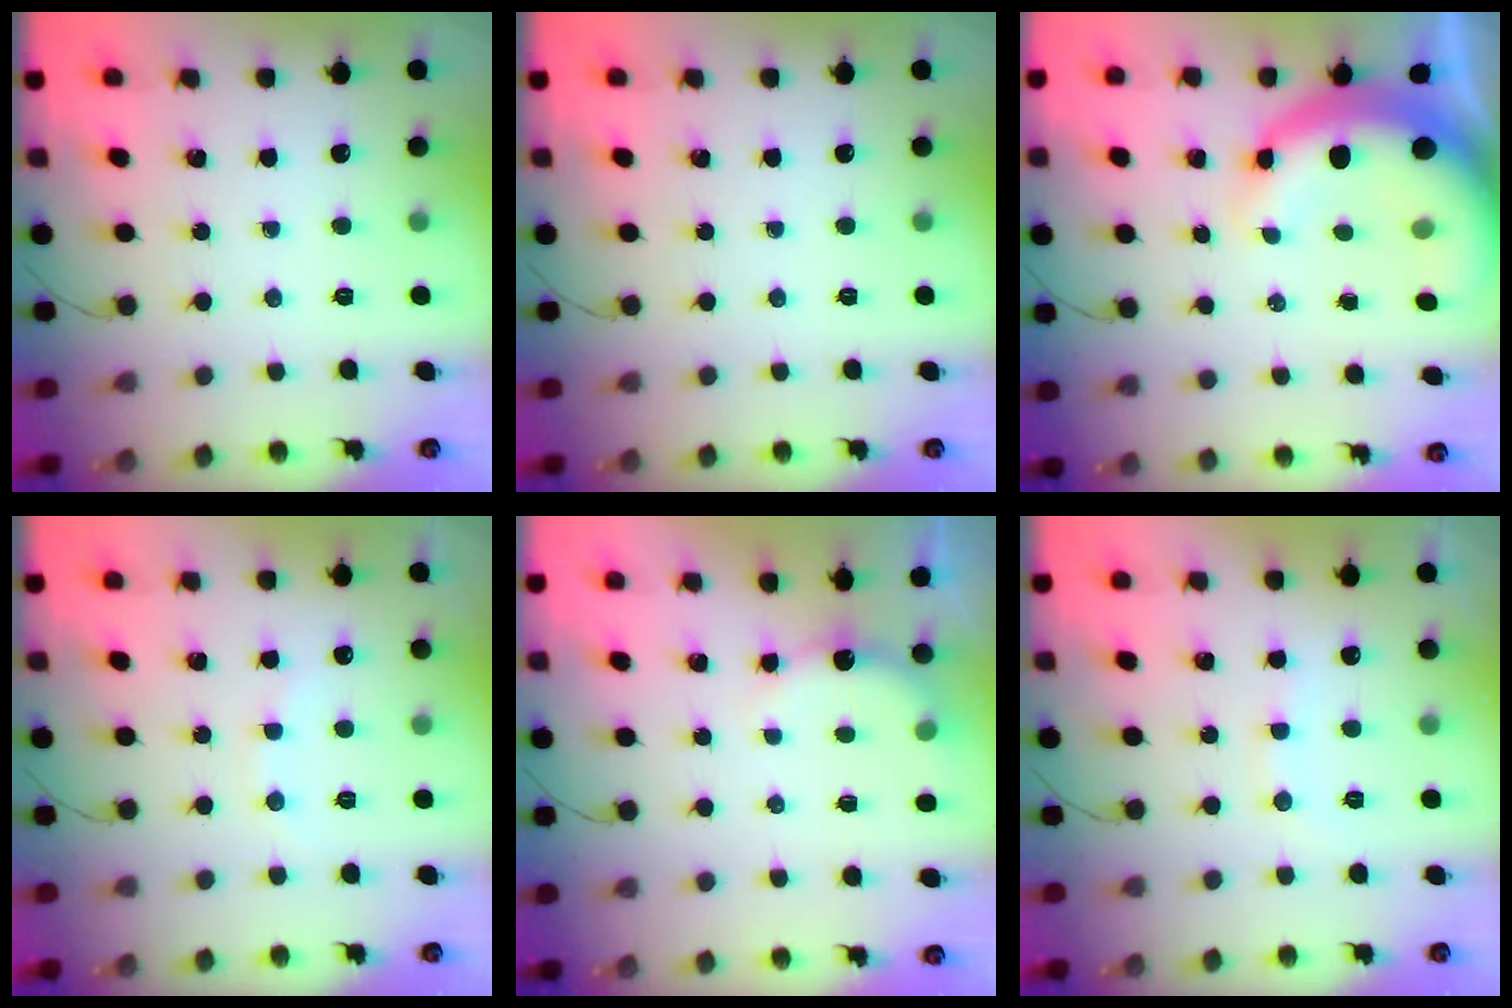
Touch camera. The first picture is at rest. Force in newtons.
{"total": 0.0}
{"total": 11.4, "press": 11.2, "slide": 2.0}
{"total": 7.3, "press": 7.1, "slide": 1.5}
{"total": 2.9, "press": 2.9, "slide": 0.5}
{"total": 6.8, "press": 6.8, "slide": 0.9}